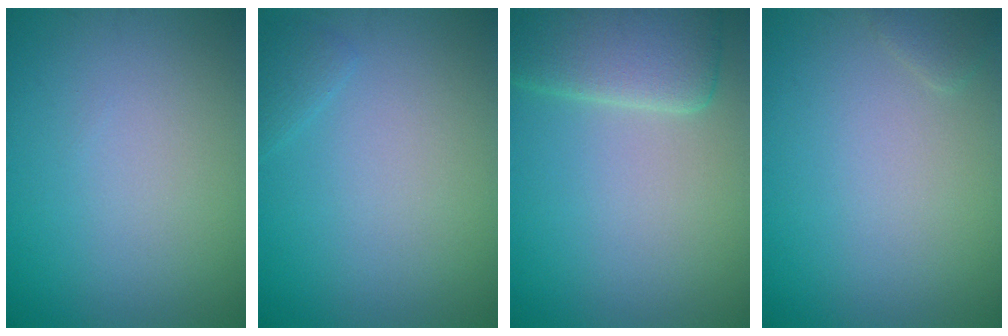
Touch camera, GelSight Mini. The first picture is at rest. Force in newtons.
{"total": 0.9, "press": 0.9, "slide": 0.1}
{"total": 5.0, "press": 4.9, "slide": 0.6}
{"total": 0.8, "press": 0.8, "slide": 0.0}